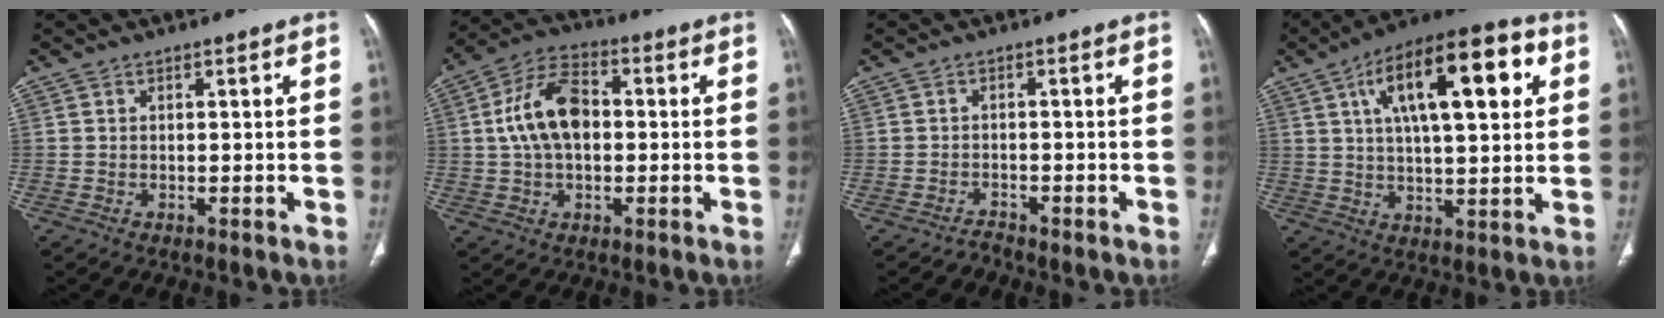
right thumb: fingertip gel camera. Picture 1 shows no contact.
{"total": 12.1, "force": [0.8, 7.4, 9.5], "torque": [-0.176, 0.026, 0.009]}
{"total": 1.5, "force": [-1.4, 0.5, -0.3], "torque": [0.002, 0.006, -0.025]}
{"total": 19.8, "force": [6.7, 7.5, 17.1], "torque": [-0.247, 0.008, 0.096]}